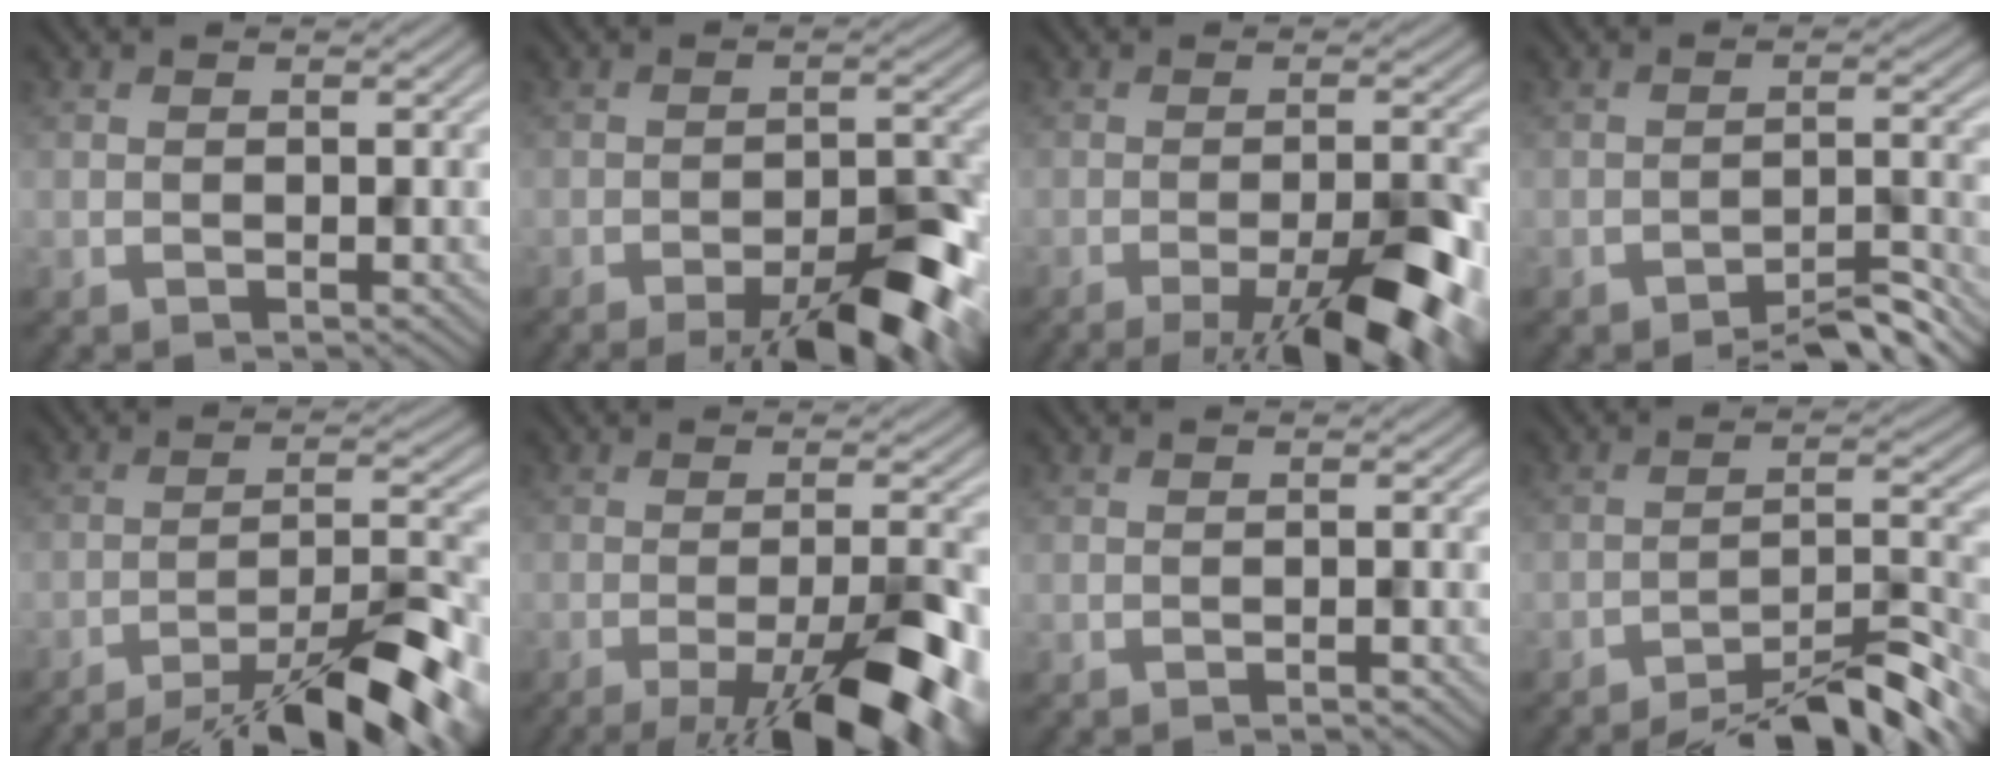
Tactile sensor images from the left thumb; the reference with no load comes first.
{"total": 8.9, "force": [-5.9, 2.0, 6.4], "torque": [-0.089, 0.012, -0.084]}
{"total": 9.6, "force": [-5.5, 1.1, 7.7], "torque": [-0.112, 0.006, -0.080]}
{"total": 3.8, "force": [-3.3, 0.2, 1.8], "torque": [-0.028, 0.011, -0.054]}
{"total": 12.1, "force": [-9.3, 1.8, 7.5], "torque": [-0.120, 0.004, -0.131]}
{"total": 12.8, "force": [-6.6, 2.3, 10.7], "torque": [-0.149, 0.009, -0.095]}
{"total": 0.7, "force": [-0.6, -0.4, 0.2], "torque": [-0.004, 0.005, -0.007]}
{"total": 8.2, "force": [-6.7, 0.9, 4.6], "torque": [-0.067, 0.021, -0.106]}